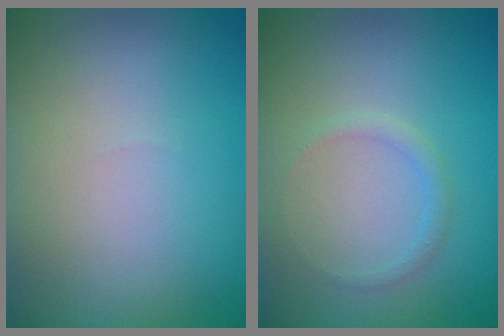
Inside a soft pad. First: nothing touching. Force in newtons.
{"total": 1.0, "press": 1.0, "slide": 0.1}